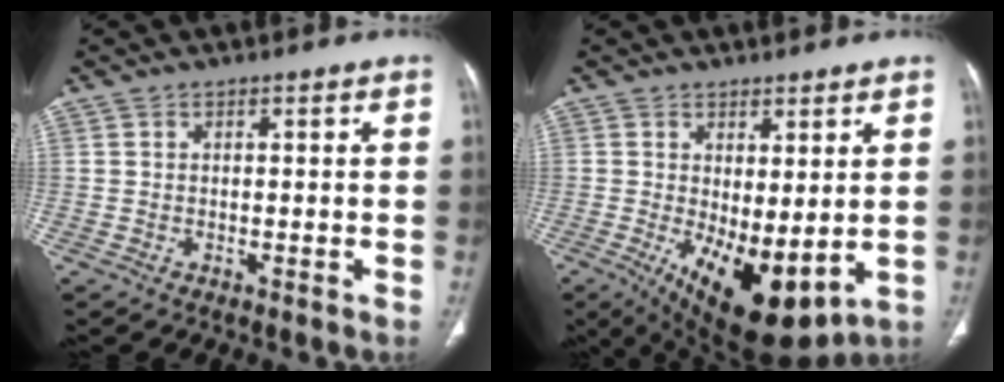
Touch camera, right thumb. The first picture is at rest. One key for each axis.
{"total": 13.1, "fx": -1.7, "fy": 5.7, "fz": 11.6, "tx": -0.178, "ty": -0.024, "tz": -0.003}